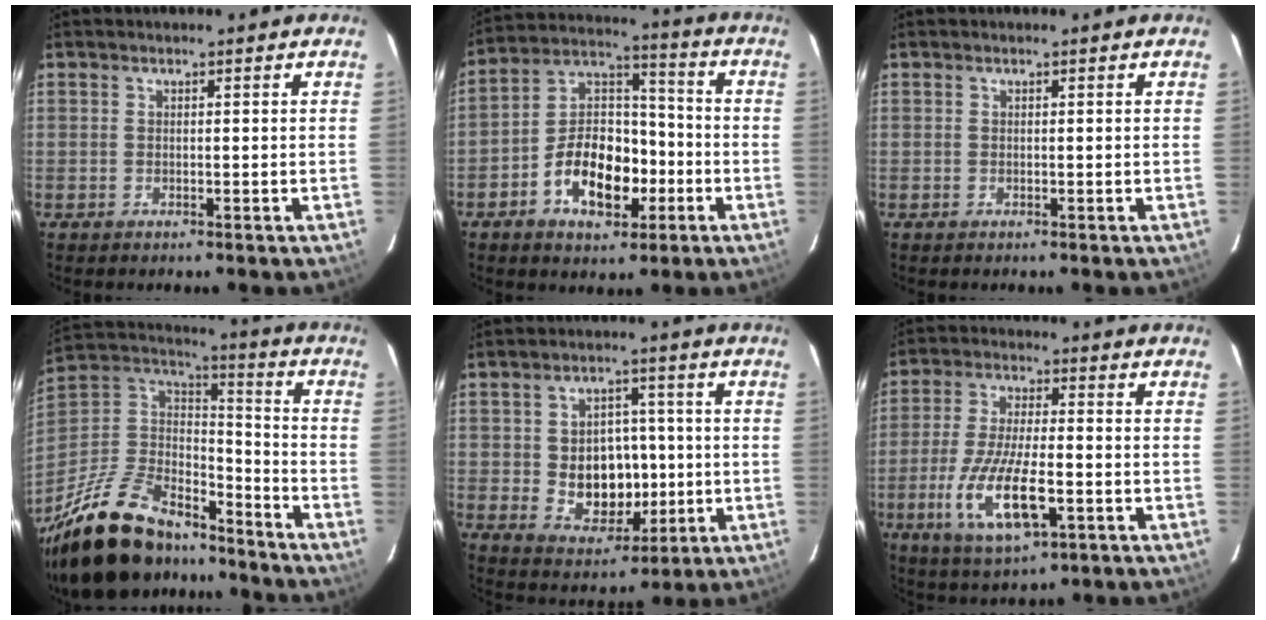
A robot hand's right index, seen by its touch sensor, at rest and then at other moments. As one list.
[{"total": 13.8, "force": [-5.6, 8.2, 9.5], "torque": [-0.182, 0.030, -0.086]}, {"total": 0.0}, {"total": 28.8, "force": [-21.1, 12.1, 15.3], "torque": [-0.316, 0.000, -0.338]}, {"total": 10.5, "force": [-1.0, 8.3, 6.4], "torque": [-0.131, 0.005, 0.007]}, {"total": 14.0, "force": [-4.8, 4.7, 12.2], "torque": [-0.255, -0.022, -0.084]}]